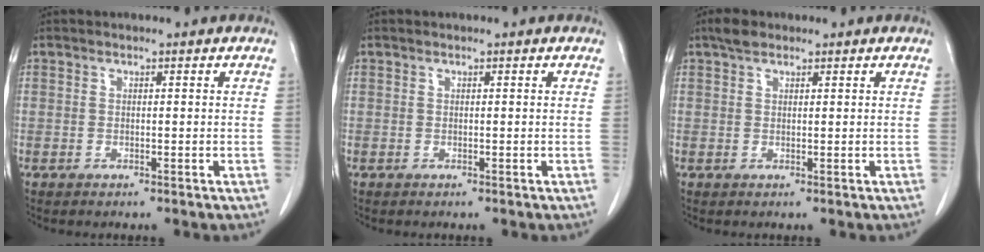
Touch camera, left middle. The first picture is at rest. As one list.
[{"total": 0.0}, {"total": 2.0, "force": [1.5, 1.0, 0.9], "torque": [-0.022, 0.010, 0.026]}]